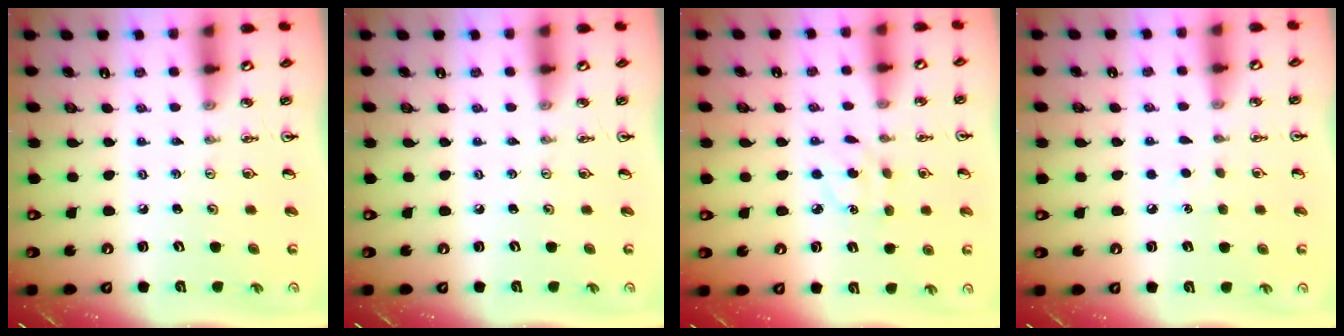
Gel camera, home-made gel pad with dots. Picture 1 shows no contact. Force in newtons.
{"total": 0.0}
{"total": 4.6, "press": 4.6, "slide": 0.5}
{"total": 4.0, "press": 4.0, "slide": 0.5}